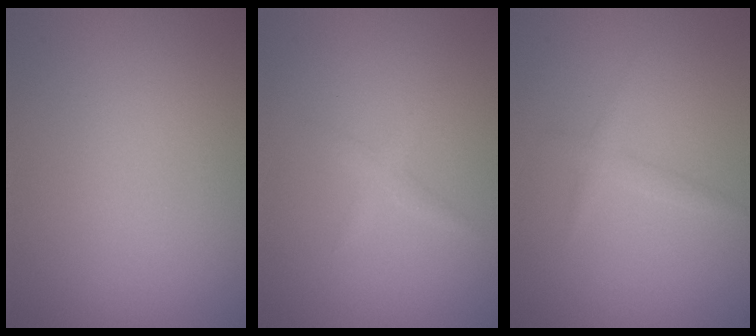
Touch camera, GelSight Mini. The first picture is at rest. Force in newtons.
{"total": 1.1, "press": 1.1, "slide": 0.1}
{"total": 1.2, "press": 1.2, "slide": 0.0}